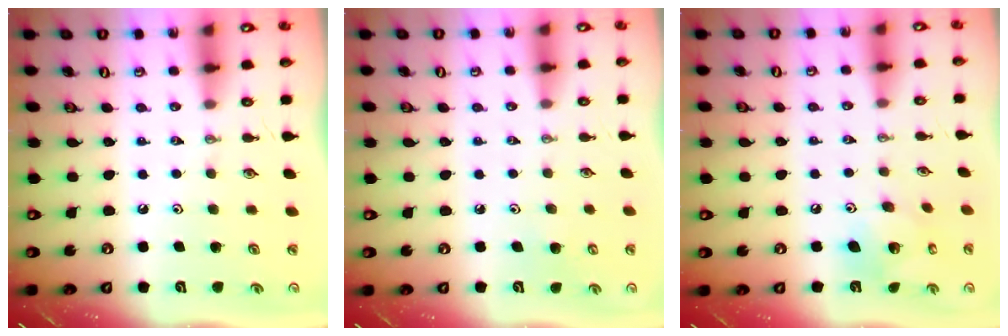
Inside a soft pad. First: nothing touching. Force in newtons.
{"total": 3.7, "press": 3.7, "slide": 0.3}
{"total": 10.6, "press": 10.6, "slide": 0.5}